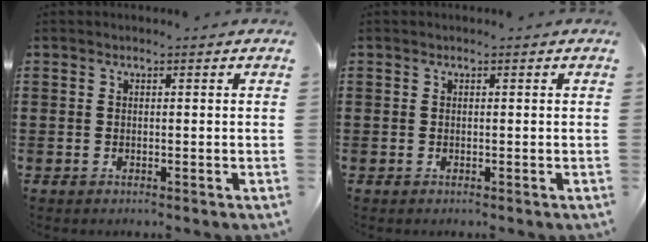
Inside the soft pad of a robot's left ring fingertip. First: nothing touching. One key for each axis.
{"total": 0.0}